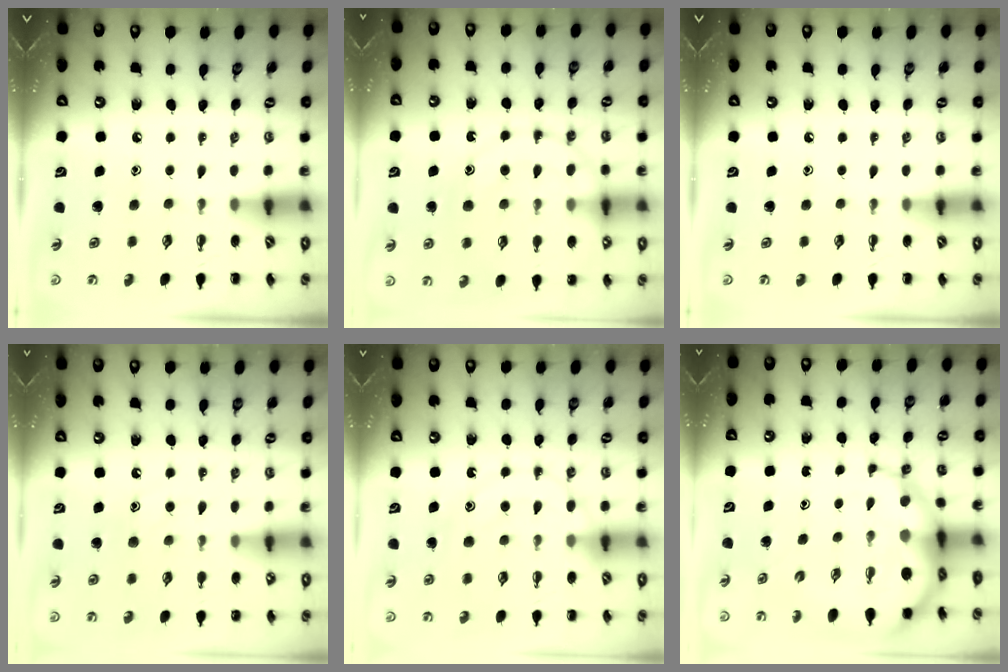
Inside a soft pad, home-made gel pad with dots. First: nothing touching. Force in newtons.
{"total": 15.1, "press": 15.0, "slide": 1.4}
{"total": 0.0}
{"total": 8.1, "press": 8.0, "slide": 1.1}
{"total": 12.5, "press": 12.5, "slide": 0.9}
{"total": 9.7, "press": 9.3, "slide": 2.9}